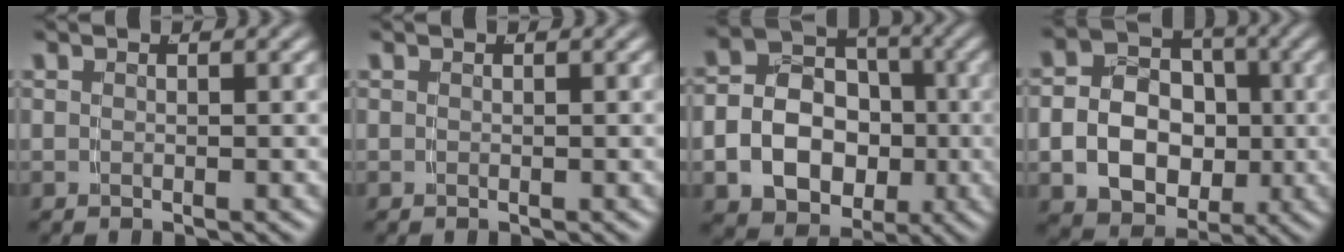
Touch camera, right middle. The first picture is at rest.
{"total": 0.0}
{"total": 12.8, "force": [-2.6, 11.1, 5.8], "torque": [-0.120, -0.040, -0.046]}
{"total": 11.3, "force": [-1.6, 9.8, 5.4], "torque": [-0.116, -0.038, -0.029]}